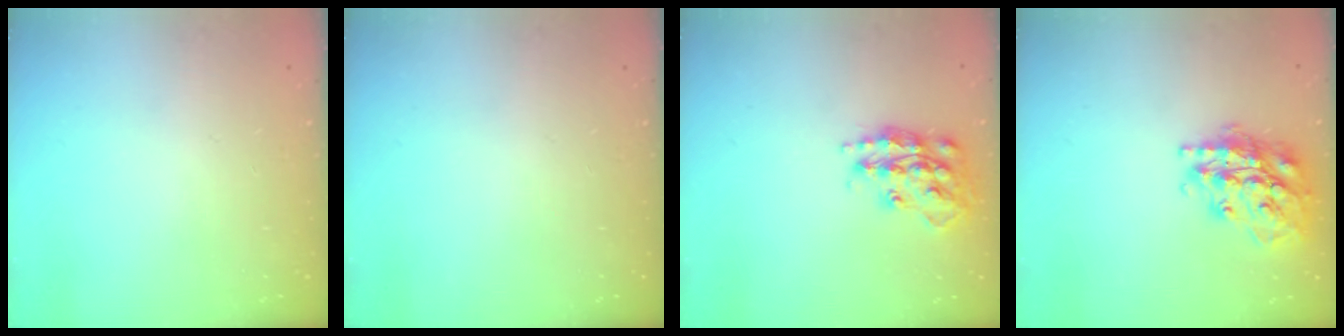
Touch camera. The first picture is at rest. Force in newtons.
{"total": 0.0}
{"total": 17.5, "press": 17.4, "slide": 1.1}
{"total": 20.3, "press": 20.3, "slide": 1.6}